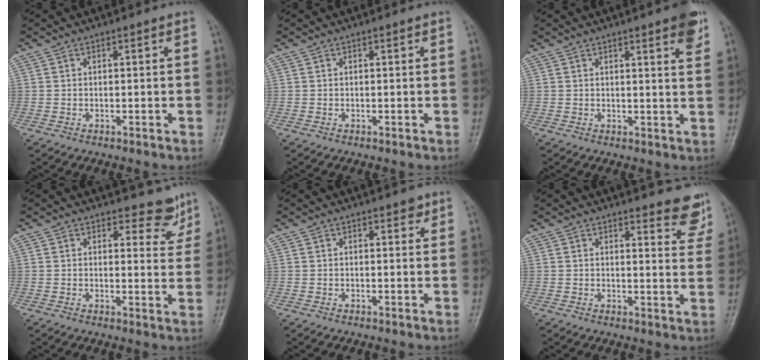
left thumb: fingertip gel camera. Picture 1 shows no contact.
{"total": 0.0}
{"total": 5.8, "force": [3.4, 0.9, 4.6], "torque": [-0.049, -0.014, 0.041]}
{"total": 5.5, "force": [4.9, 2.5, 0.8], "torque": [0.019, -0.039, 0.048]}
{"total": 1.5, "force": [0.9, 0.8, 0.8], "torque": [0.001, -0.002, 0.007]}
{"total": 7.4, "force": [6.7, 2.1, 2.4], "torque": [0.007, -0.045, 0.056]}